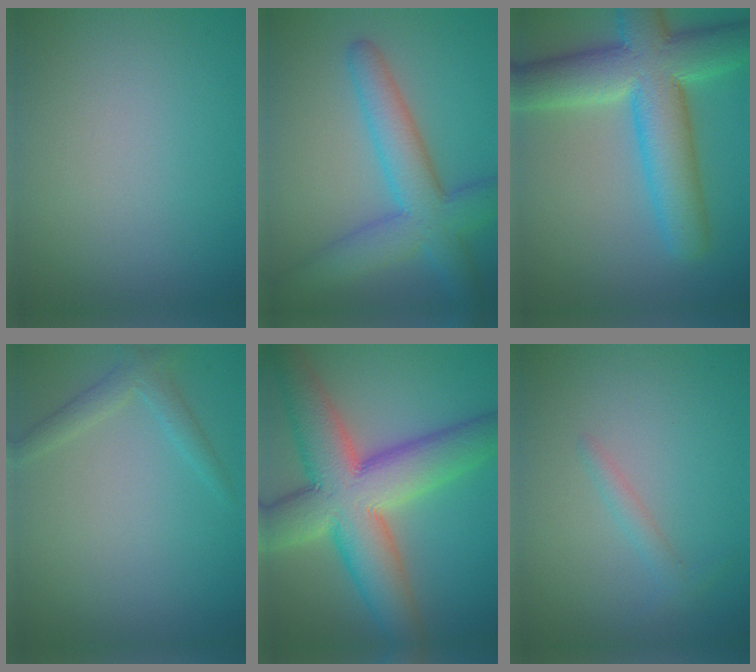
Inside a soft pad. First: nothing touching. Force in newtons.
{"total": 6.8, "press": 6.8, "slide": 0.2}
{"total": 10.3, "press": 10.3, "slide": 0.5}
{"total": 1.9, "press": 1.9, "slide": 0.2}
{"total": 12.3, "press": 12.3, "slide": 0.5}
{"total": 1.2, "press": 1.2, "slide": 0.1}